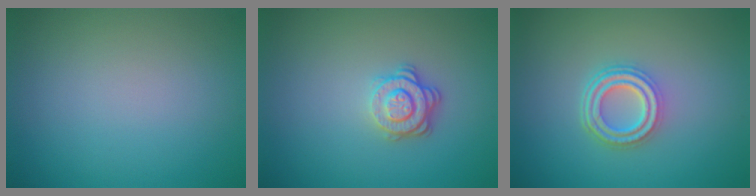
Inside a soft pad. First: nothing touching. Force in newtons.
{"total": 3.0, "press": 2.6, "slide": 1.5}
{"total": 4.1, "press": 3.1, "slide": 2.6}